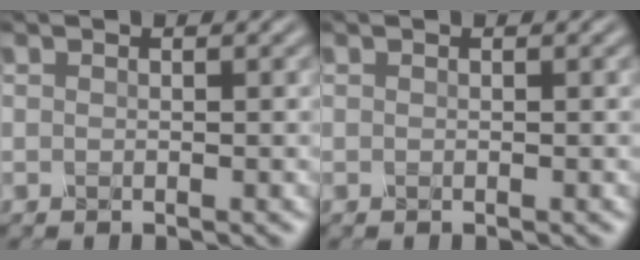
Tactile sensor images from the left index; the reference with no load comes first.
{"total": 0.0}